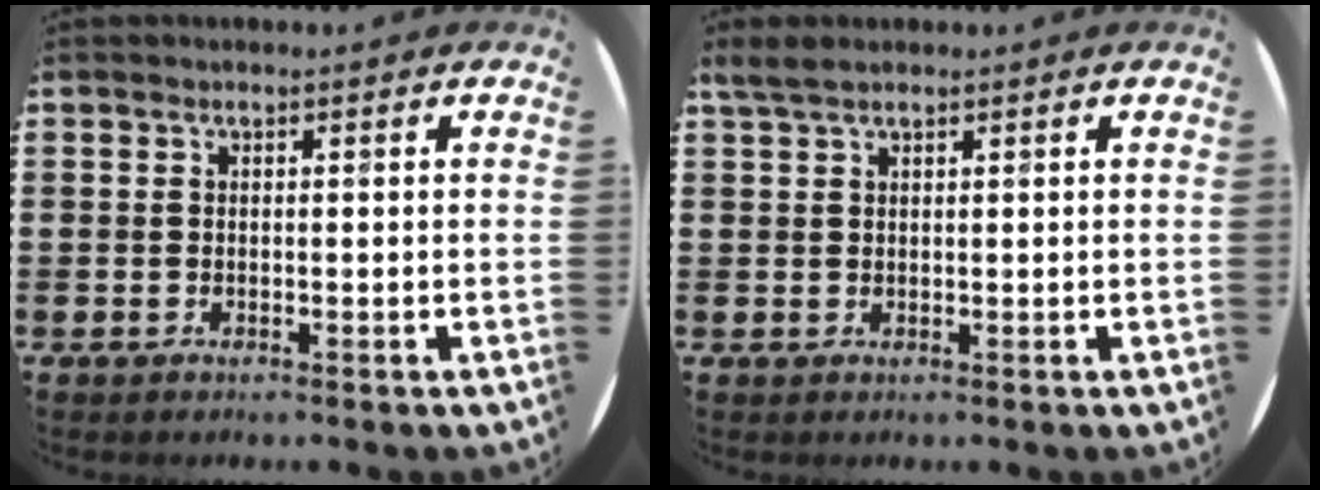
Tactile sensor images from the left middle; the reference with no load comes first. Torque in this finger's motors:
{"motor_torque": [0.48, -0.37, 0.08, 0.04]}